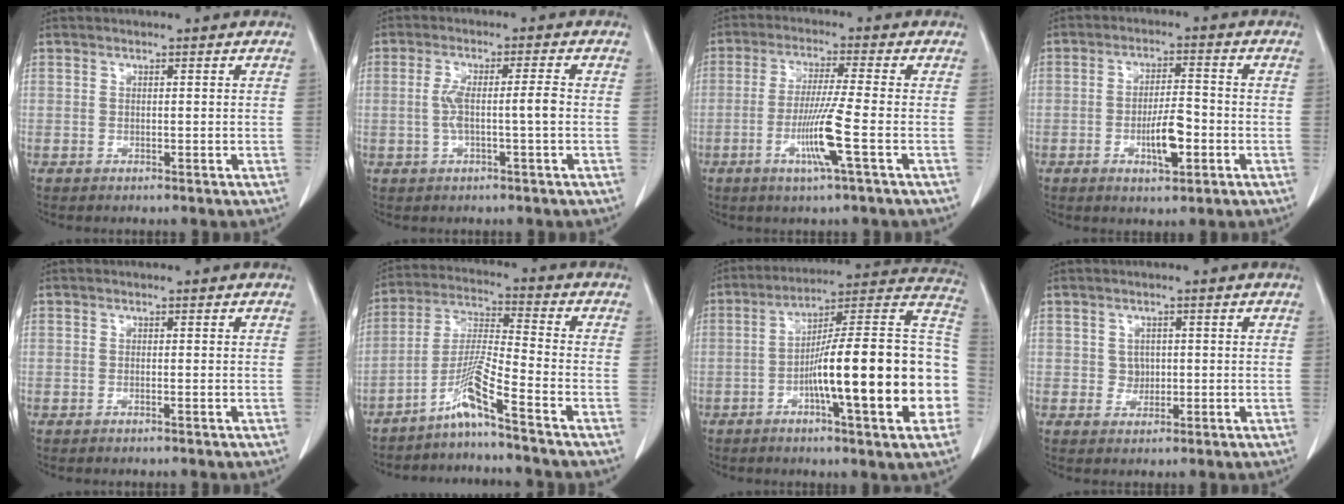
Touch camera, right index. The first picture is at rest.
{"total": 4.9, "force": [-0.6, 0.2, 4.8], "torque": [-0.099, 0.012, -0.007]}
{"total": 7.9, "force": [-2.6, -1.1, 7.4], "torque": [-0.144, -0.015, -0.053]}
{"total": 6.4, "force": [-2.1, 1.7, 5.8], "torque": [-0.104, 0.000, -0.033]}
{"total": 0.0}
{"total": 7.5, "force": [-5.3, -1.6, 5.0], "torque": [-0.104, -0.006, -0.109]}
{"total": 24.0, "force": [-5.1, 2.4, 23.4], "torque": [-0.262, 0.022, -0.077]}
{"total": 1.9, "force": [0.2, 1.7, 0.8], "torque": [-0.010, 0.001, 0.005]}